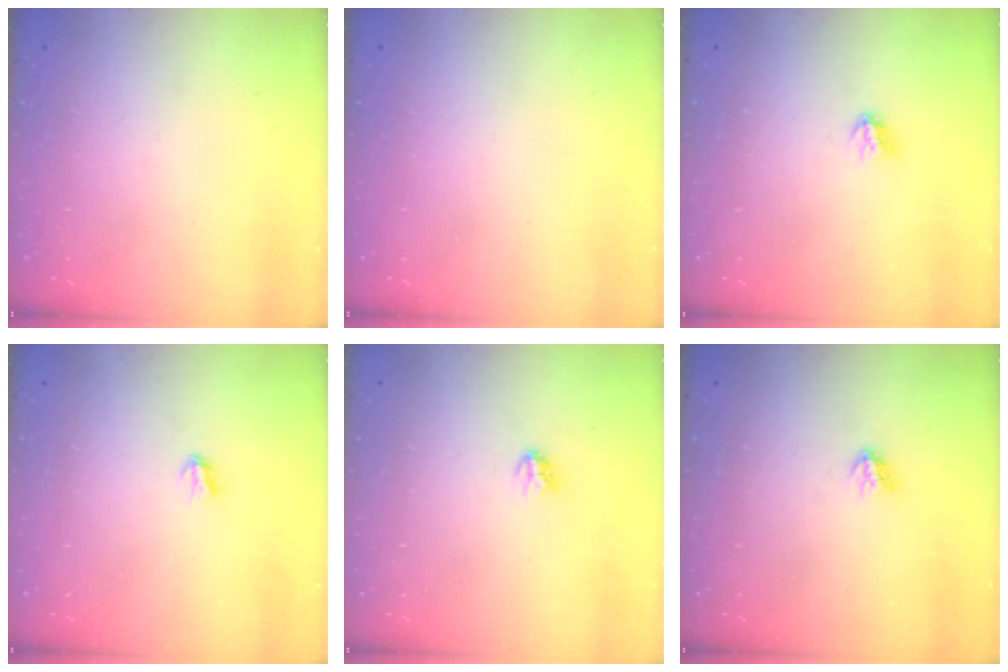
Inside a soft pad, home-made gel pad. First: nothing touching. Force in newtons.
{"total": 0.0}
{"total": 3.0, "press": 2.9, "slide": 0.4}
{"total": 1.7, "press": 1.7, "slide": 0.3}
{"total": 2.8, "press": 2.8, "slide": 0.3}
{"total": 3.0, "press": 2.9, "slide": 0.4}